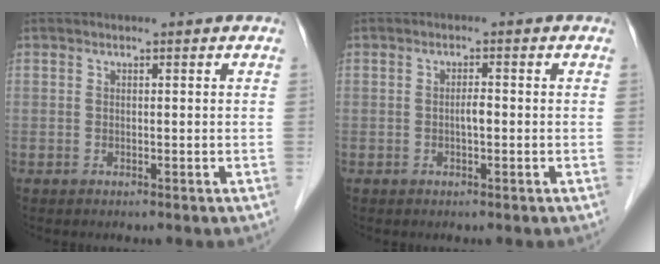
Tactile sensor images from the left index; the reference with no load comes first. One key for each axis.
{"total": 1.5, "fx": -0.3, "fy": 0.3, "fz": 1.4, "tx": -0.025, "ty": 0.002, "tz": -0.007}